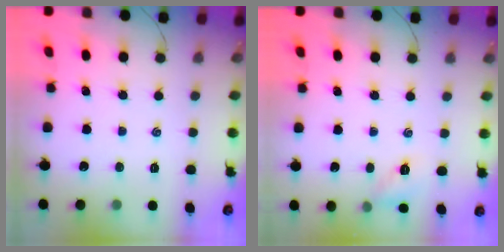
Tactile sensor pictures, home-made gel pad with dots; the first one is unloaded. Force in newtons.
{"total": 5.3, "press": 5.3, "slide": 0.5}